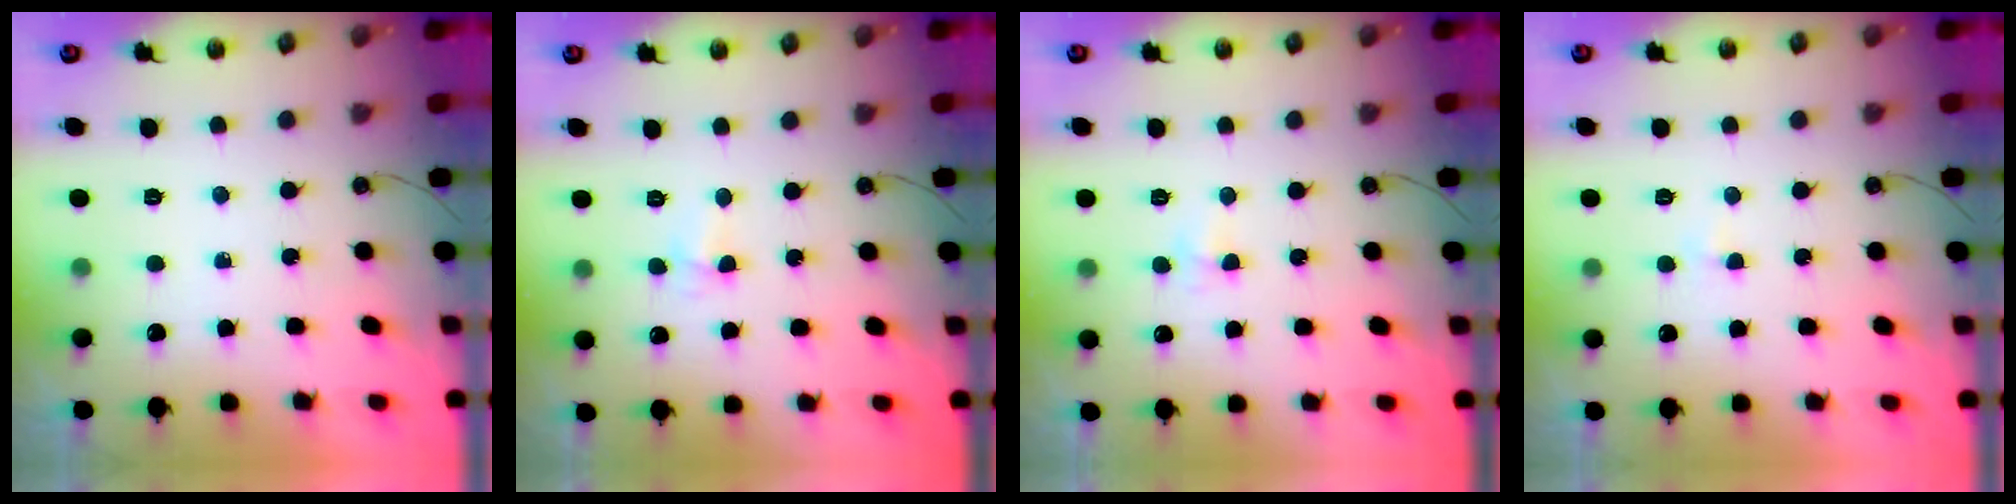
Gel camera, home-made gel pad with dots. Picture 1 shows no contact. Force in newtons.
{"total": 4.6, "press": 3.4, "slide": 3.0}
{"total": 2.8, "press": 2.7, "slide": 0.5}
{"total": 2.1, "press": 2.1, "slide": 0.4}